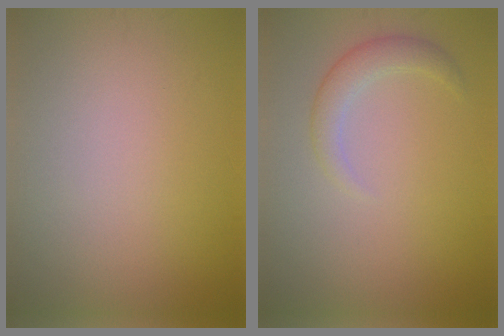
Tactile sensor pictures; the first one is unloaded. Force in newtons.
{"total": 2.2, "press": 2.2, "slide": 0.1}